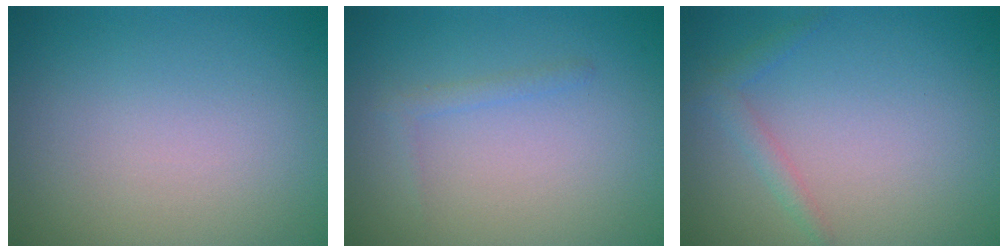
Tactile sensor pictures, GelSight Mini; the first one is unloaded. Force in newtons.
{"total": 0.8, "press": 0.8, "slide": 0.1}
{"total": 1.4, "press": 1.4, "slide": 0.1}